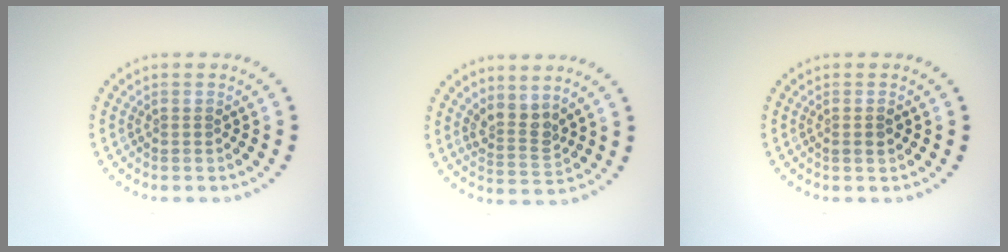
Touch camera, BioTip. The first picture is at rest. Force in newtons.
{"total": 2.6, "press": 1.9, "slide": 1.7}
{"total": 1.0, "press": 1.0, "slide": 0.4}